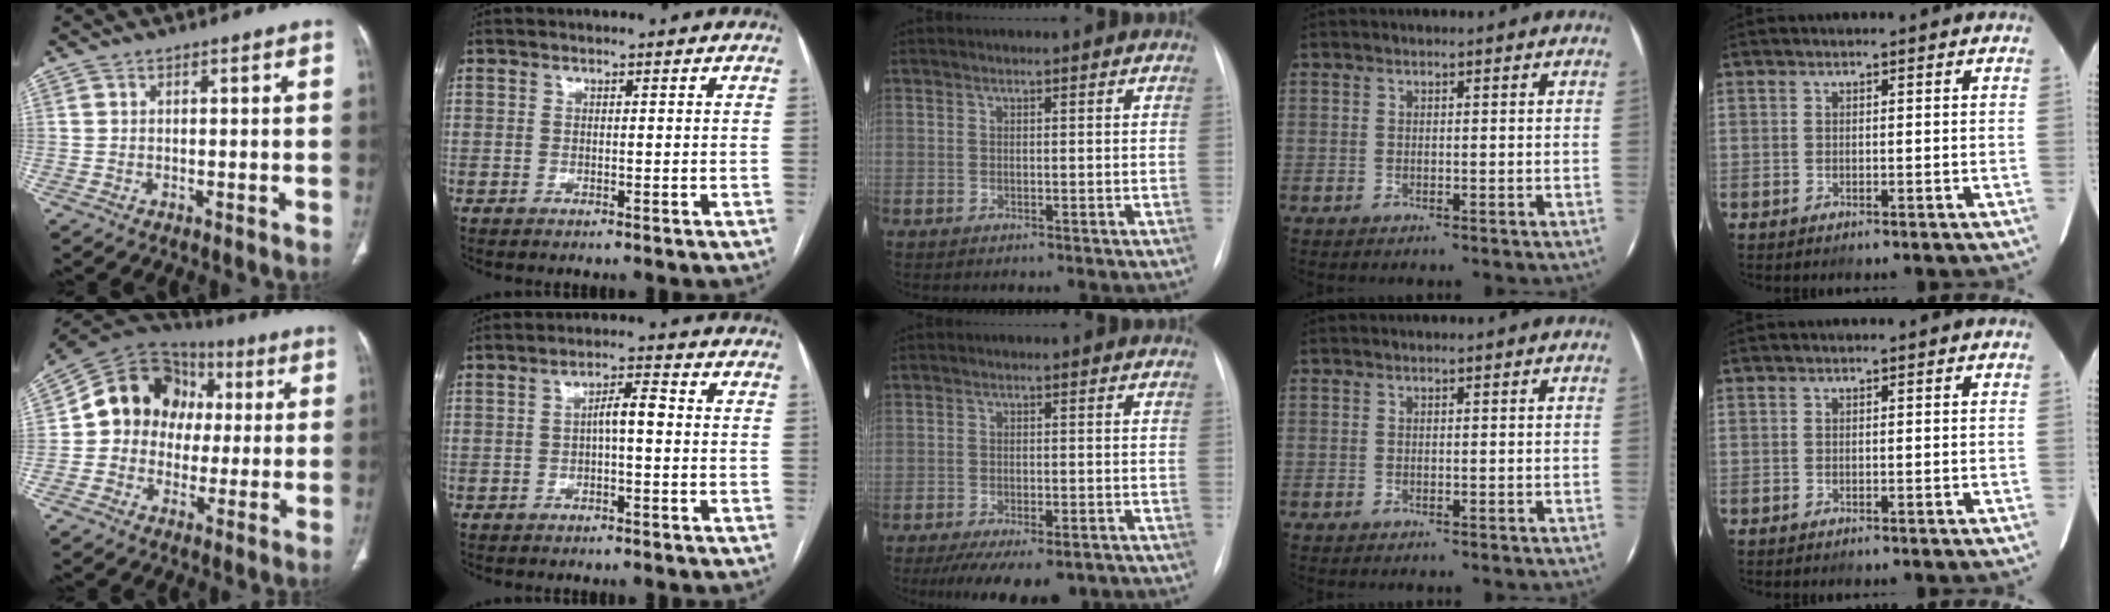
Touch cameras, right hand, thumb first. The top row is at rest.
{"thumb": {"total": 15.6, "force": [1.5, 13.3, 8.0], "torque": [-0.098, 0.033, 0.018]}, "index": {"total": 3.6, "force": [-0.2, 0.8, 3.5], "torque": [-0.057, 0.013, -0.004]}, "middle": {"total": 10.7, "force": [-7.7, 3.8, 6.4], "torque": [-0.090, -0.012, -0.108]}}